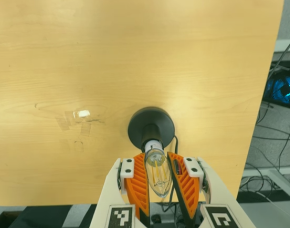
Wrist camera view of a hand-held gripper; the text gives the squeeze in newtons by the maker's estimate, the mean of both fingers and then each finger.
{"total": 12.4, "left": 12.0, "right": 12.9}